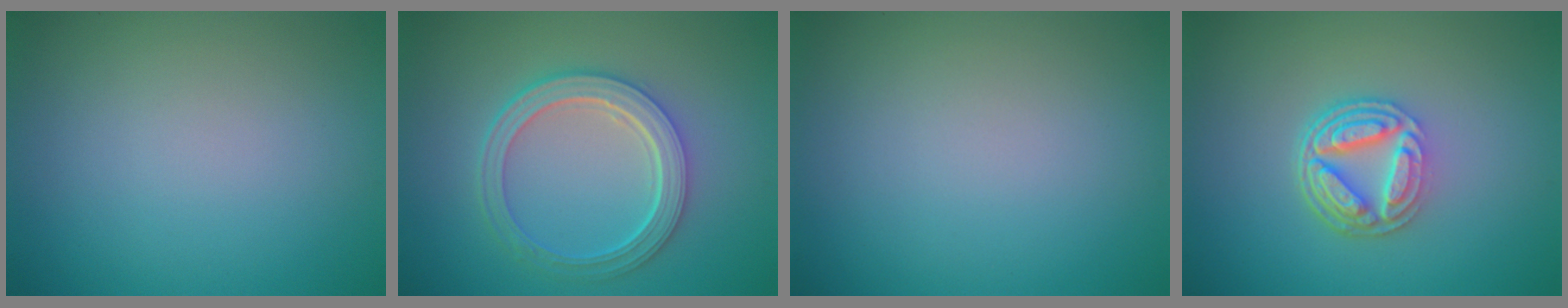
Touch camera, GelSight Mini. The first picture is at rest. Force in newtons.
{"total": 4.9, "press": 3.8, "slide": 3.0}
{"total": 0.0}
{"total": 5.3, "press": 3.9, "slide": 3.6}